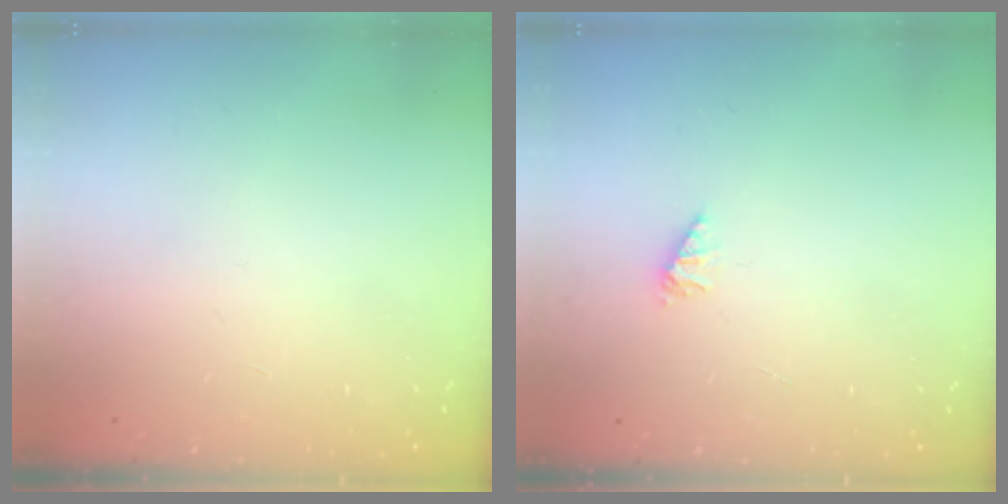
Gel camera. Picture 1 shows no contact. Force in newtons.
{"total": 1.3, "press": 1.3, "slide": 0.1}